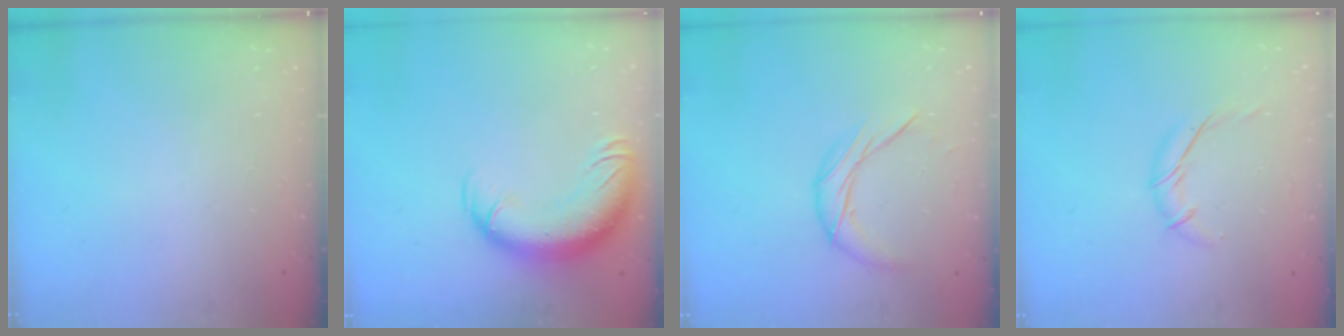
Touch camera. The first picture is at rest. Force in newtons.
{"total": 14.6, "press": 14.2, "slide": 3.4}
{"total": 9.2, "press": 9.2, "slide": 0.4}
{"total": 7.3, "press": 7.3, "slide": 0.5}